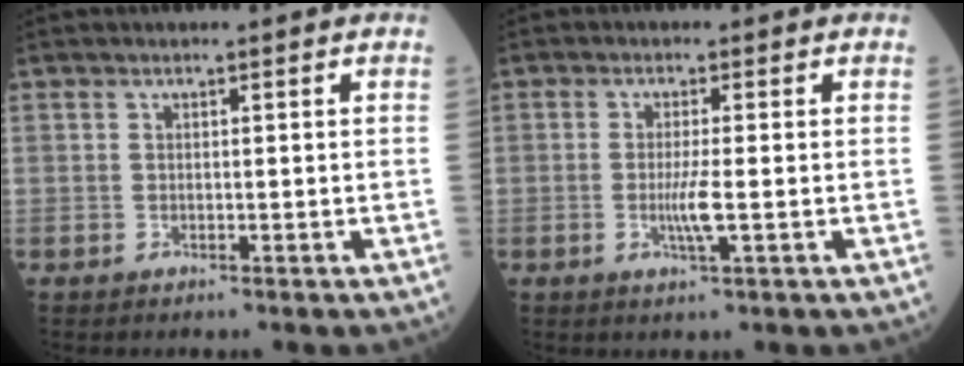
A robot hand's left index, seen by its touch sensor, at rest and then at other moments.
{"total": 3.2, "force": [-0.7, -0.1, 3.1], "torque": [-0.066, -0.009, -0.015]}